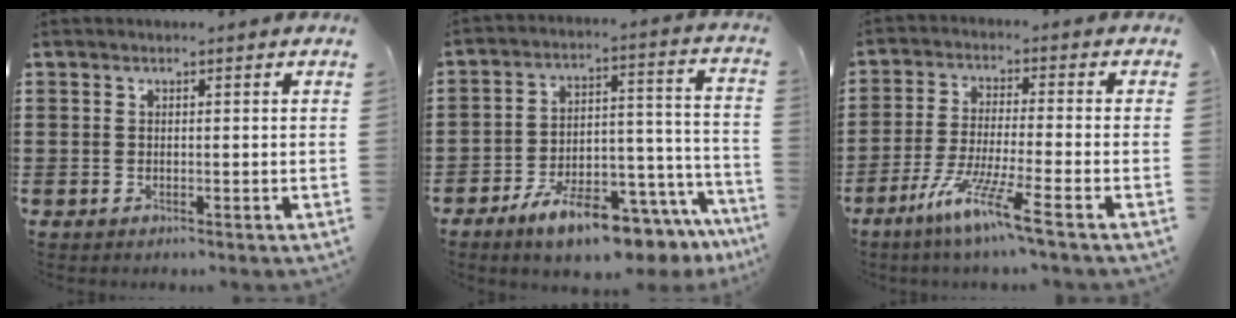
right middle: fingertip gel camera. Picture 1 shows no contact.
{"total": 10.4, "force": [-8.4, 2.2, 5.6], "torque": [-0.090, 0.034, -0.154]}
{"total": 8.0, "force": [-5.7, -0.3, 5.7], "torque": [-0.117, -0.015, -0.110]}